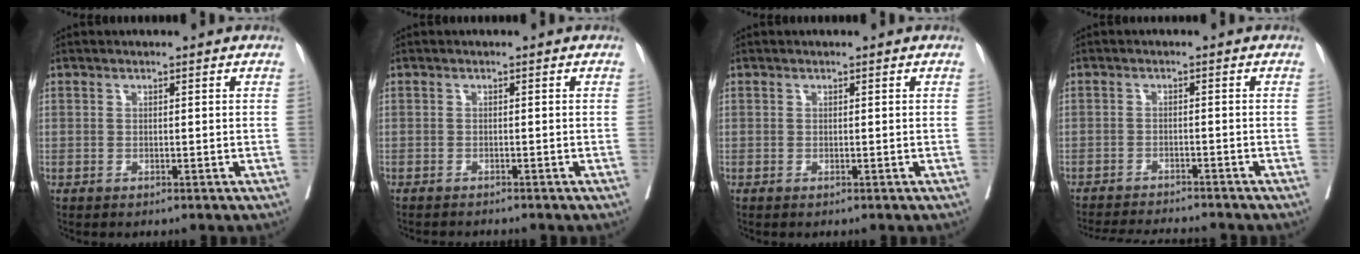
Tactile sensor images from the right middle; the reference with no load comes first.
{"total": 1.7, "force": [-1.7, 0.0, 0.3], "torque": [-0.006, -0.005, -0.025]}
{"total": 0.0}
{"total": 9.4, "force": [-9.0, 0.6, 2.8], "torque": [-0.040, -0.009, -0.130]}